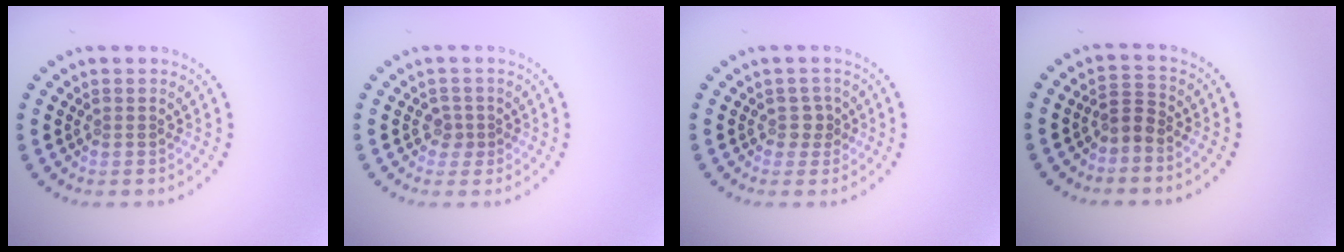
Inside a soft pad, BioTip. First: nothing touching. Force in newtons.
{"total": 1.2, "press": 1.0, "slide": 0.7}
{"total": 1.3, "press": 1.1, "slide": 0.7}
{"total": 1.9, "press": 1.3, "slide": 1.4}